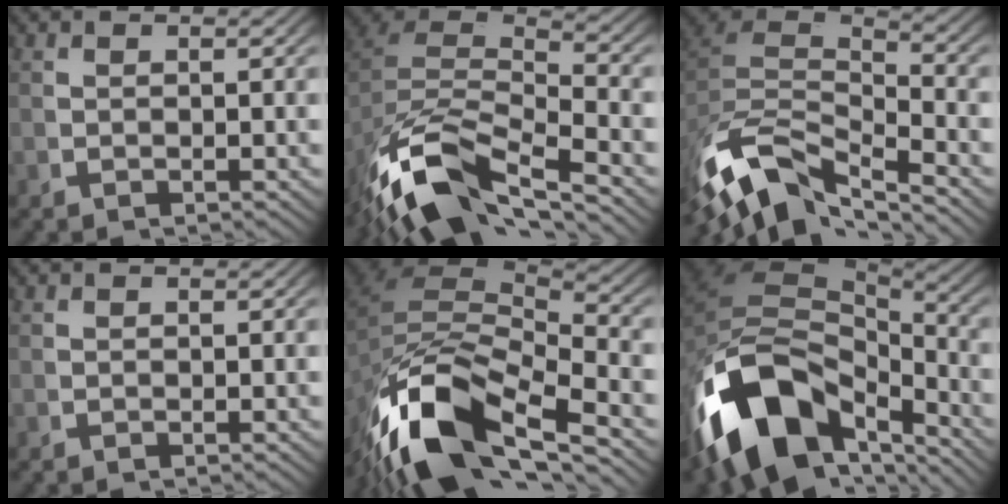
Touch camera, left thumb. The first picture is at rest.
{"total": 12.2, "force": [-3.3, 7.2, 9.3], "torque": [-0.218, -0.048, -0.033]}
{"total": 11.8, "force": [-2.5, 7.8, 8.4], "torque": [-0.200, -0.041, -0.025]}
{"total": 0.0}
{"total": 14.7, "force": [-3.8, 8.1, 11.7], "torque": [-0.247, -0.036, -0.040]}
{"total": 19.5, "force": [-4.5, 12.6, 14.1], "torque": [-0.293, -0.056, -0.042]}